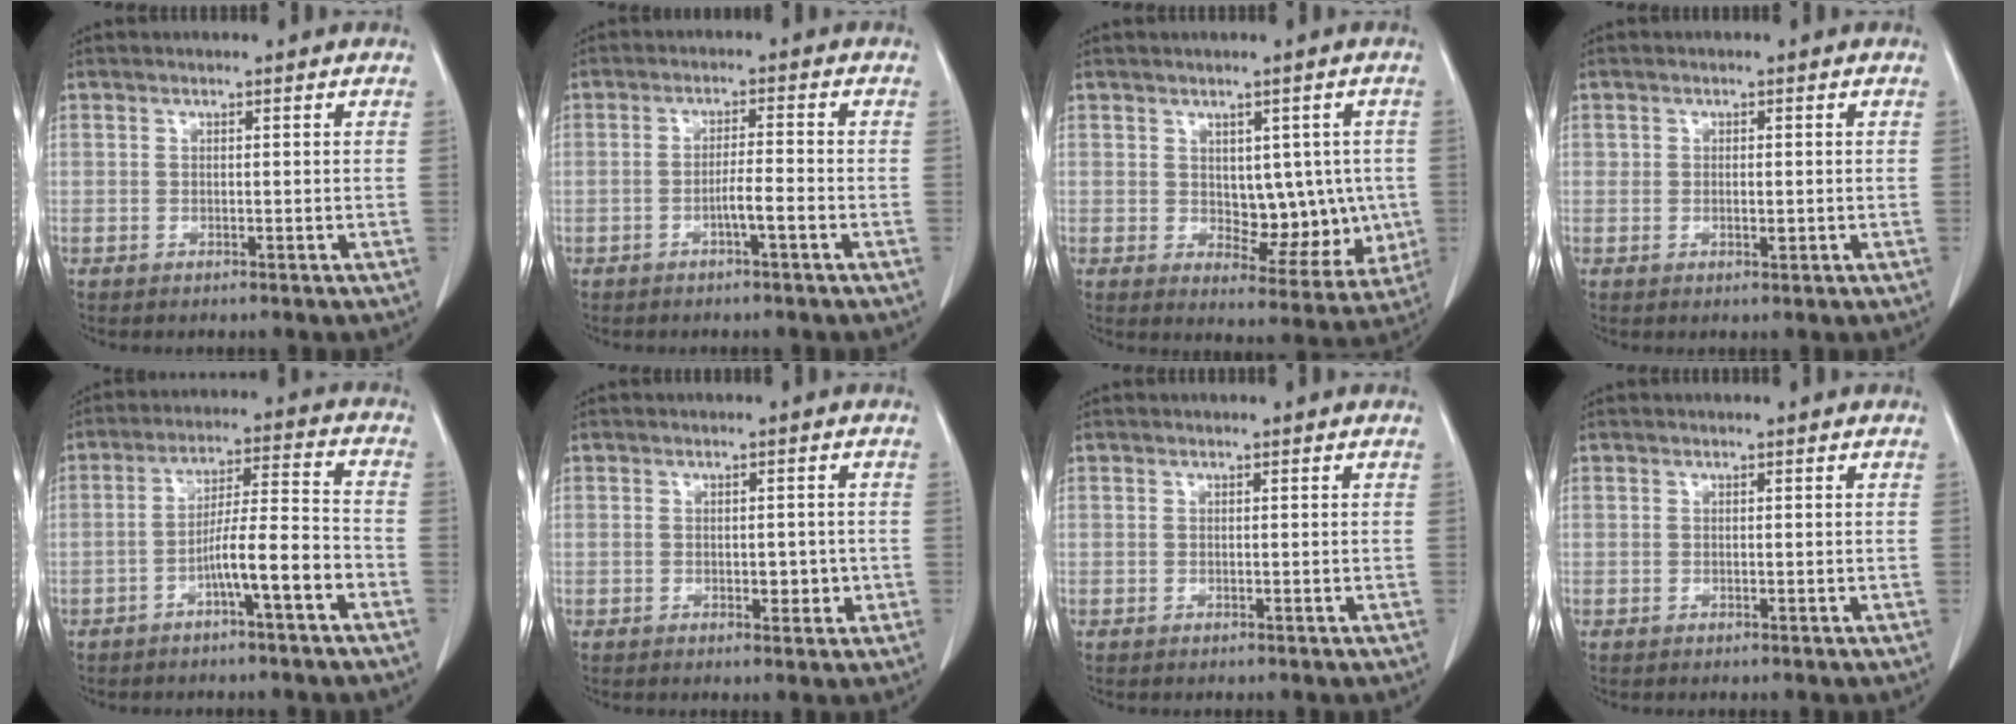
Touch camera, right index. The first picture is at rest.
{"total": 3.0, "force": [-1.4, -0.1, 2.7], "torque": [-0.040, 0.002, -0.025]}
{"total": 8.6, "force": [0.3, 5.2, 6.9], "torque": [-0.065, 0.006, 0.022]}
{"total": 1.2, "force": [0.0, 0.6, 1.0], "torque": [-0.016, -0.002, 0.000]}
{"total": 8.5, "force": [-4.1, 0.3, 7.5], "torque": [-0.125, 0.023, -0.065]}
{"total": 2.5, "force": [-0.4, 1.5, 1.9], "torque": [-0.018, 0.002, 0.000]}
{"total": 0.0}
{"total": 0.0}